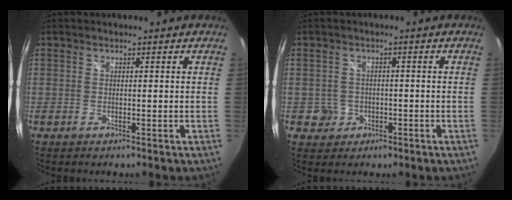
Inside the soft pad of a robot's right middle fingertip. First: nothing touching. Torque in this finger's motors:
{"motor_torque": [0.29, -0.28, 0.00, 0.01]}